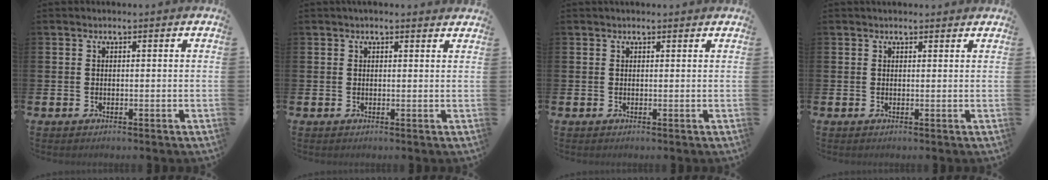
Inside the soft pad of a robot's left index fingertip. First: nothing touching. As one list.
[{"total": 1.1, "force": [1.1, 0.2, 0.2], "torque": [0.008, -0.002, 0.017]}, {"total": 0.6, "force": [0.5, 0.2, 0.2], "torque": [0.005, 0.000, 0.007]}, {"total": 1.0, "force": [0.9, 0.4, 0.2], "torque": [0.004, 0.002, 0.015]}]